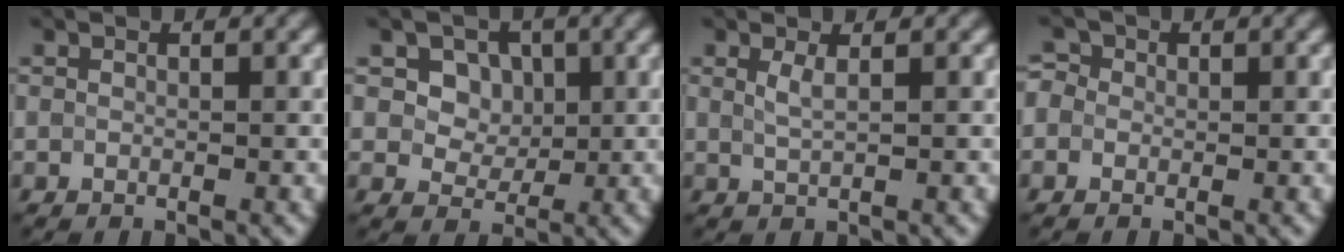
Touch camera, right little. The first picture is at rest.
{"total": 4.1, "force": [1.4, 3.3, 2.0], "torque": [-0.042, -0.008, 0.026]}
{"total": 1.5, "force": [0.5, 0.4, 1.3], "torque": [-0.027, -0.001, 0.011]}
{"total": 2.1, "force": [0.6, 1.8, 0.9], "torque": [-0.001, 0.013, -0.015]}